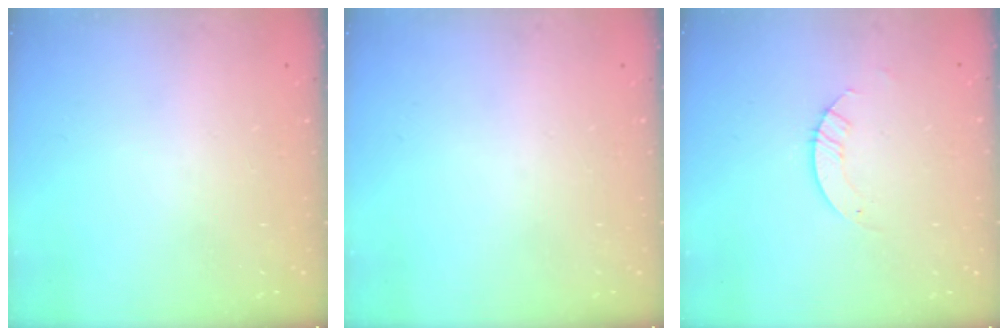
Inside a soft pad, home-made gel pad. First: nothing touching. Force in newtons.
{"total": 0.0}
{"total": 2.8, "press": 2.8, "slide": 0.2}